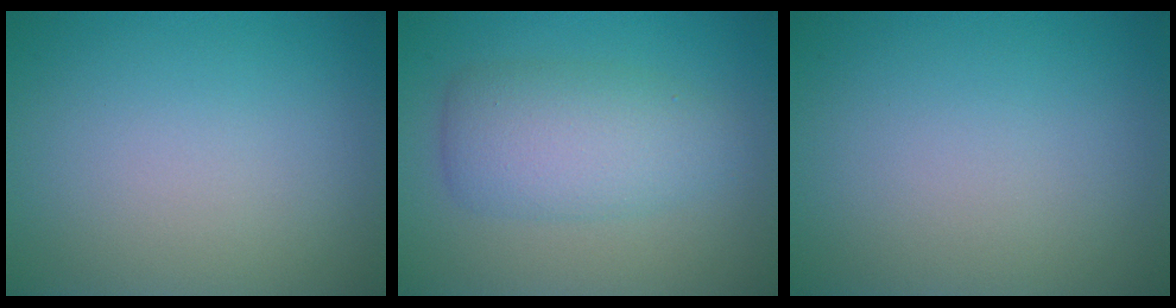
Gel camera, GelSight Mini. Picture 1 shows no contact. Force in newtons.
{"total": 5.0, "press": 5.0, "slide": 0.1}
{"total": 0.0}